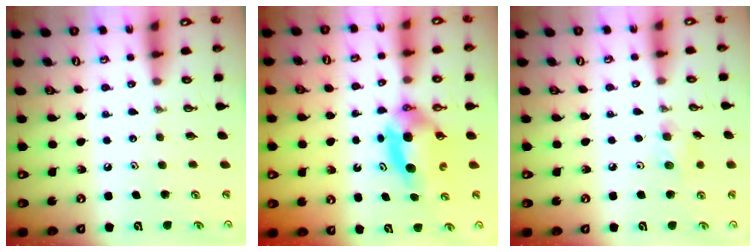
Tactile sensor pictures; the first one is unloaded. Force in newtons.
{"total": 6.6, "press": 5.7, "slide": 3.4}
{"total": 6.7, "press": 6.6, "slide": 1.4}